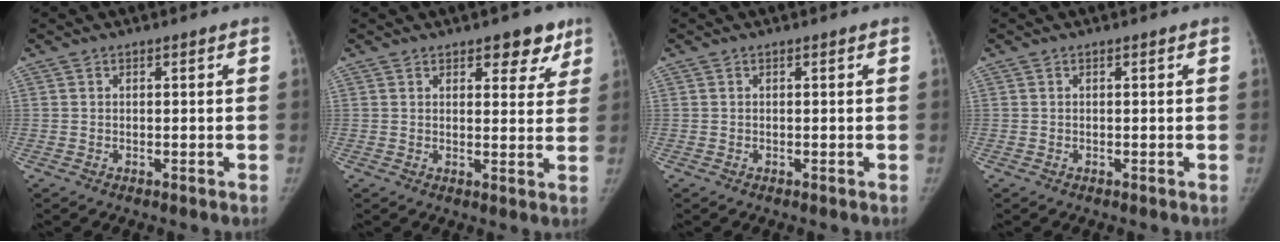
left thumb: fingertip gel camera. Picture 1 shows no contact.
{"total": 6.1, "force": [3.9, 3.1, 3.4], "torque": [-0.005, -0.018, 0.047]}
{"total": 0.0}
{"total": 0.0}